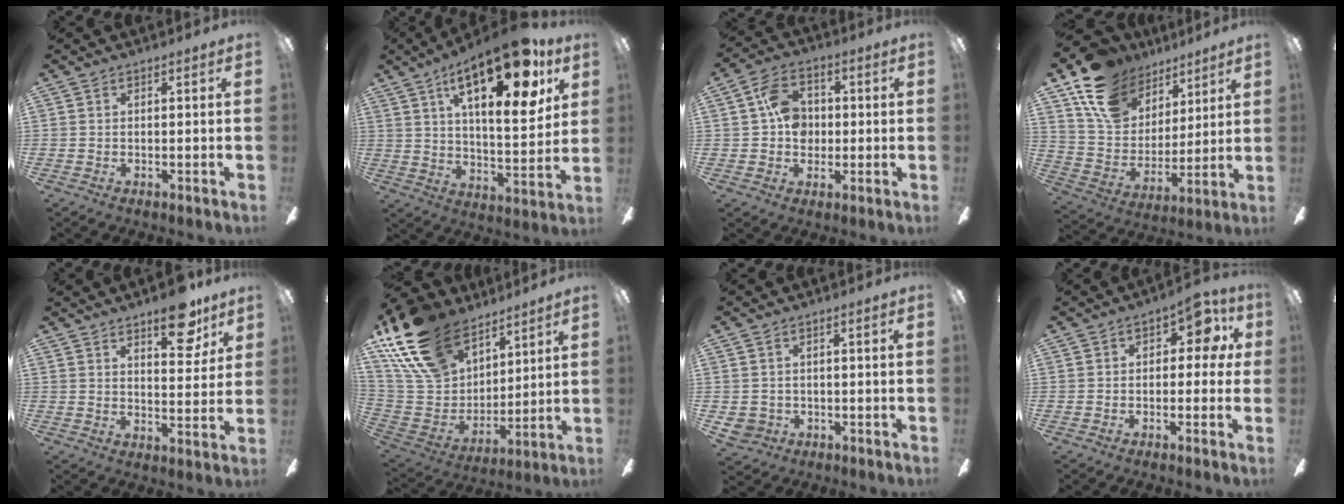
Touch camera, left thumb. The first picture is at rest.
{"total": 23.8, "force": [12.3, 9.2, 18.2], "torque": [-0.268, -0.051, 0.190]}
{"total": 8.9, "force": [1.2, 7.2, 5.1], "torque": [-0.083, 0.019, 0.025]}
{"total": 17.3, "force": [11.5, 11.4, 6.1], "torque": [-0.126, -0.062, 0.218]}
{"total": 9.5, "force": [6.6, 4.0, 5.5], "torque": [-0.041, -0.038, 0.104]}
{"total": 22.8, "force": [14.9, 13.2, 11.2], "torque": [-0.253, -0.071, 0.279]}
{"total": 3.0, "force": [-0.2, 2.9, 0.6], "torque": [-0.014, 0.007, -0.003]}
{"total": 6.8, "force": [1.8, 4.3, 5.0], "torque": [-0.059, -0.006, 0.024]}